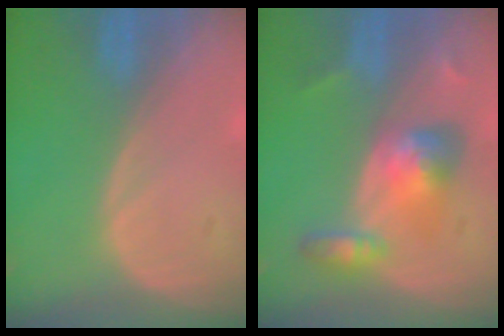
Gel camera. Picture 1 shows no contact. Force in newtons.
{"total": 6.2, "press": 5.9, "slide": 1.8}